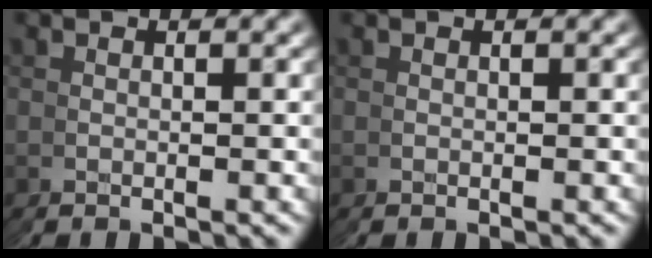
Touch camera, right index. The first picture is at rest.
{"total": 0.0}